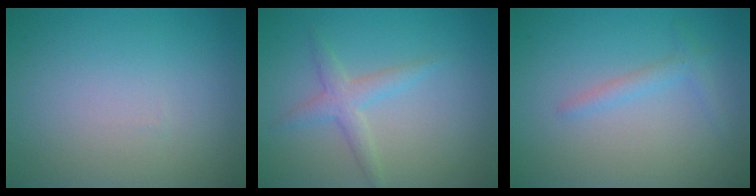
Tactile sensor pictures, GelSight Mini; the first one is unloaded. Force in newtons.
{"total": 2.2, "press": 2.2, "slide": 0.1}
{"total": 1.4, "press": 1.4, "slide": 0.1}